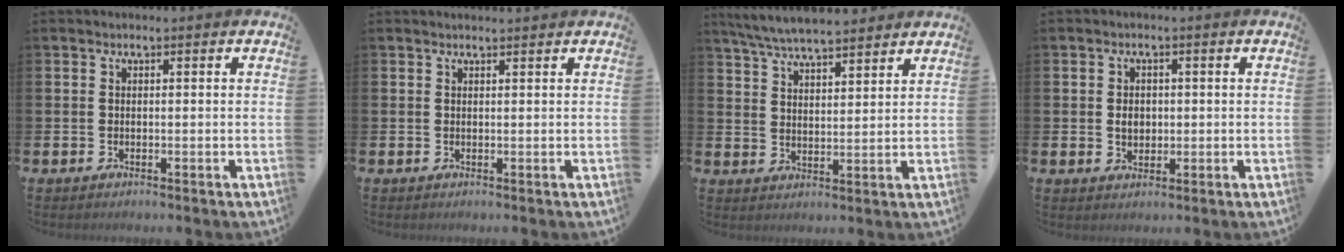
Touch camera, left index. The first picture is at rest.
{"total": 0.8, "force": [0.8, -0.1, 0.0], "torque": [0.012, -0.007, 0.012]}
{"total": 6.3, "force": [6.0, 0.6, 1.6], "torque": [-0.051, -0.025, 0.110]}
{"total": 2.4, "force": [0.2, 1.9, 1.3], "torque": [-0.010, 0.003, -0.004]}